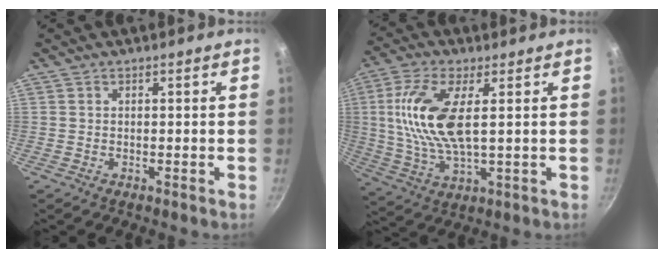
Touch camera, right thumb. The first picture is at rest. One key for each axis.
{"total": 13.5, "fx": 2.4, "fy": 5.3, "fz": 12.2, "tx": -0.258, "ty": -0.002, "tz": 0.049}